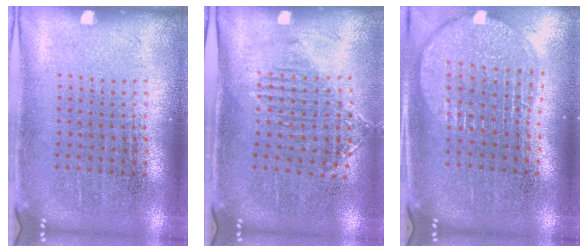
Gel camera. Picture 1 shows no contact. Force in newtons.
{"total": 1.2, "press": 1.1, "slide": 0.5}
{"total": 2.0, "press": 1.7, "slide": 1.1}